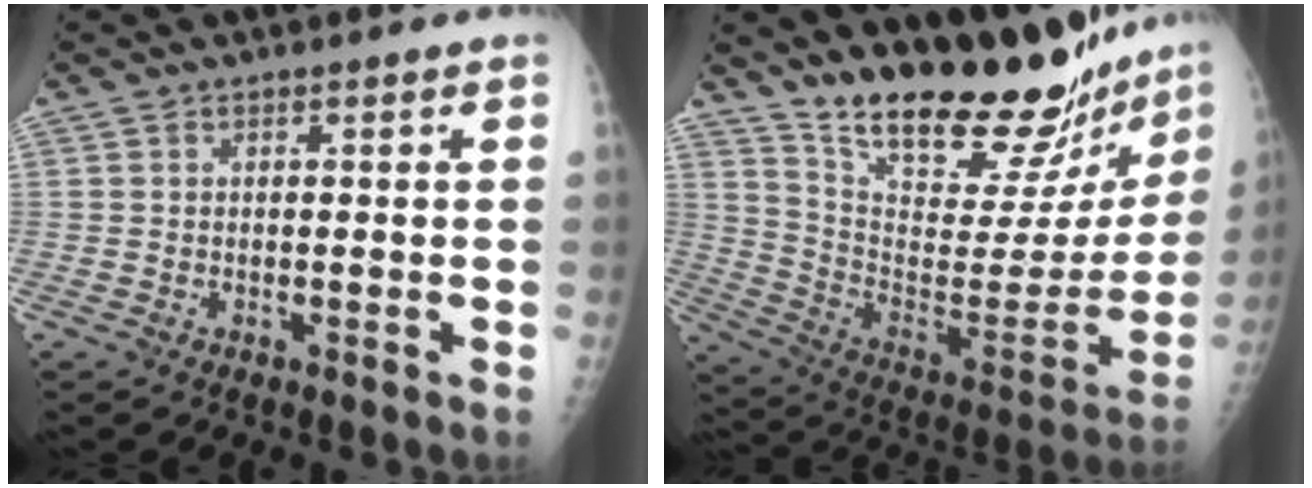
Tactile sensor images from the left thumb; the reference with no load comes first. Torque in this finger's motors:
{"motor_torque": [0.52, 0.33, 0.62, -2.15, 0.08]}